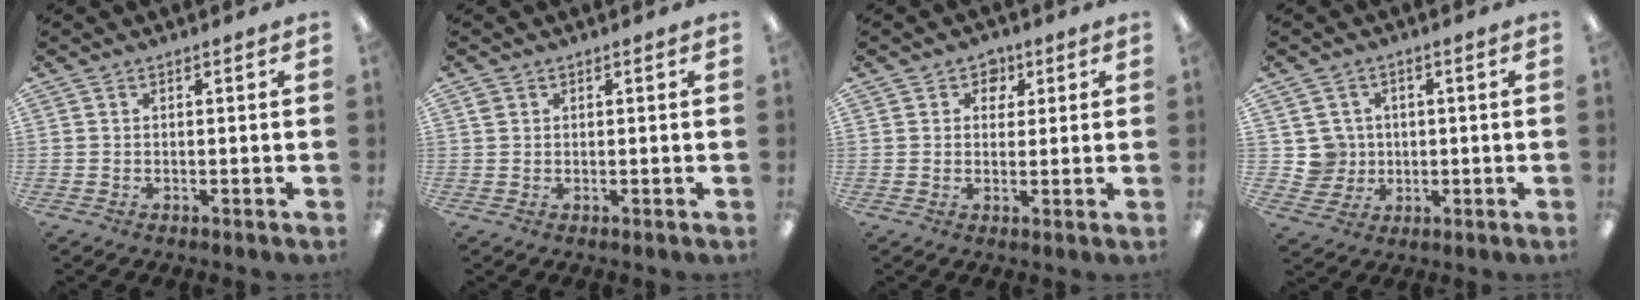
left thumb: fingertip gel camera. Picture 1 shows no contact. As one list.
[{"total": 1.0, "force": [0.6, 0.8, 0.2], "torque": [0.002, 0.000, 0.009]}, {"total": 3.9, "force": [2.1, 3.2, 0.8], "torque": [-0.003, -0.003, 0.034]}, {"total": 5.8, "force": [1.1, 5.7, 0.2], "torque": [-0.011, 0.005, 0.026]}]